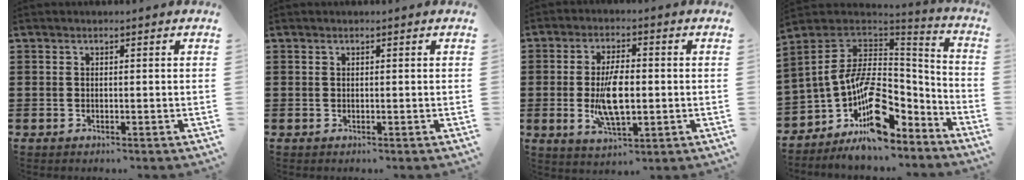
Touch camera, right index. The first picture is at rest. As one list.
[{"total": 0.0}, {"total": 8.7, "force": [-0.8, 3.6, 7.9], "torque": [-0.164, -0.004, -0.017]}, {"total": 12.9, "force": [-5.3, 7.4, 9.2], "torque": [-0.169, -0.003, -0.104]}]